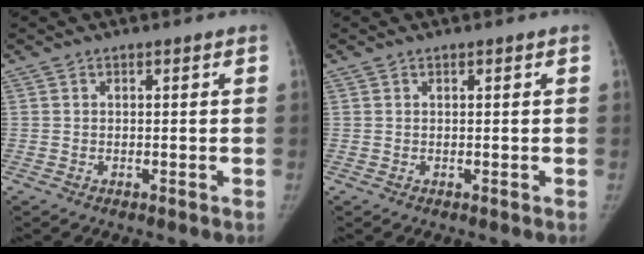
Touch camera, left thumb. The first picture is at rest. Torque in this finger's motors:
{"motor_torque": [-0.56, 0.00, -0.13, -0.07, 0.04]}